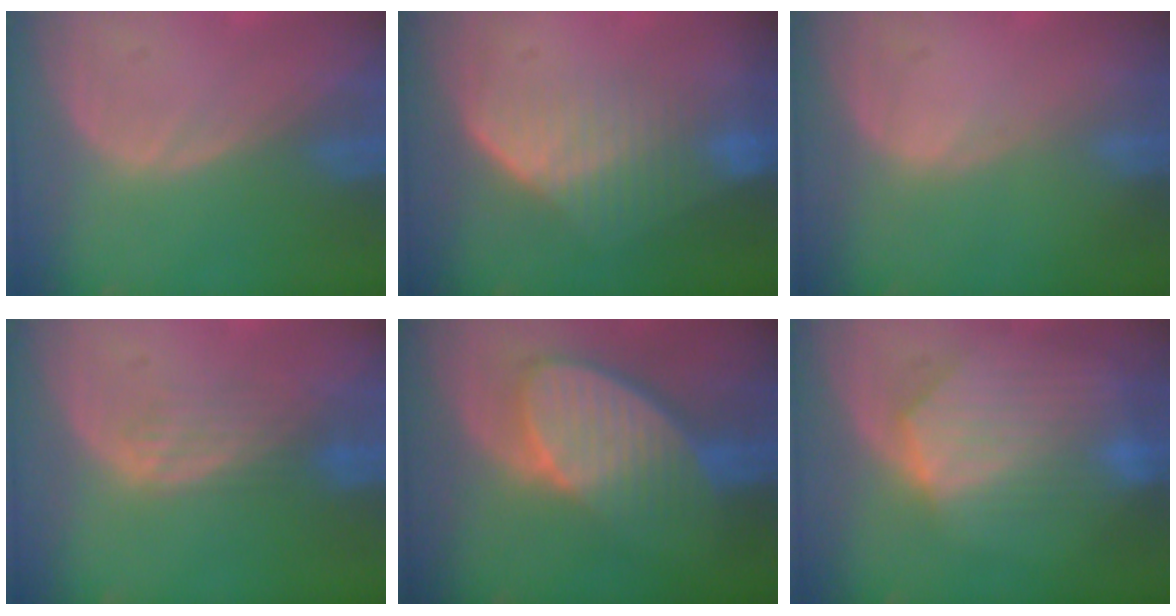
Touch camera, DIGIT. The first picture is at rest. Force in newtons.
{"total": 7.1, "press": 6.2, "slide": 3.3}
{"total": 0.0}
{"total": 3.9, "press": 3.3, "slide": 2.2}
{"total": 9.0, "press": 8.1, "slide": 4.0}
{"total": 9.3, "press": 8.2, "slide": 4.3}